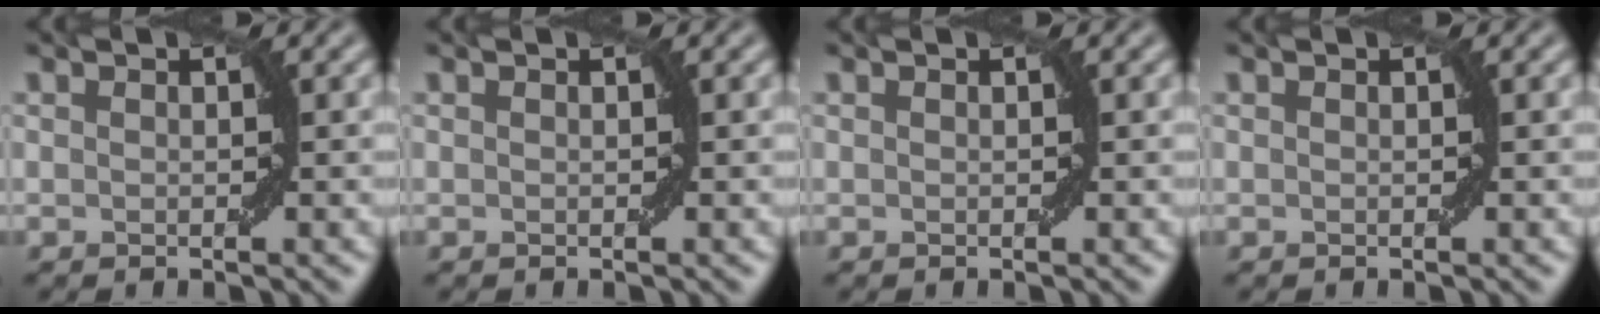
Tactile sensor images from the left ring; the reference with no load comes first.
{"total": 0.0}
{"total": 0.0}
{"total": 0.0}